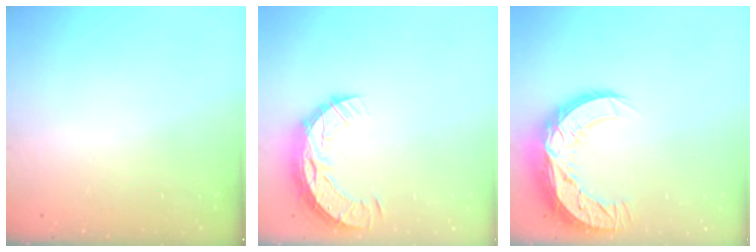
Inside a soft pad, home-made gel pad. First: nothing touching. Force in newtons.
{"total": 10.3, "press": 10.2, "slide": 0.8}
{"total": 16.0, "press": 16.0, "slide": 1.3}